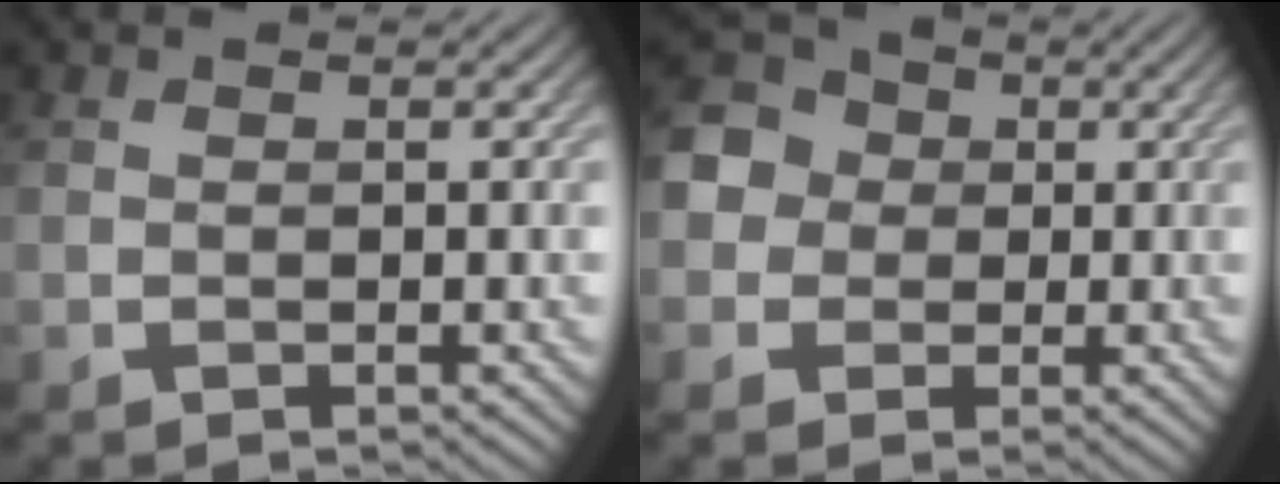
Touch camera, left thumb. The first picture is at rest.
{"total": 7.6, "force": [0.7, 7.2, 2.4], "torque": [-0.089, 0.025, -0.022]}